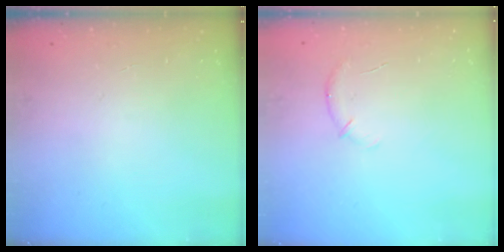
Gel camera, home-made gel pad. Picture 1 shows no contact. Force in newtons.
{"total": 6.9, "press": 6.7, "slide": 1.8}